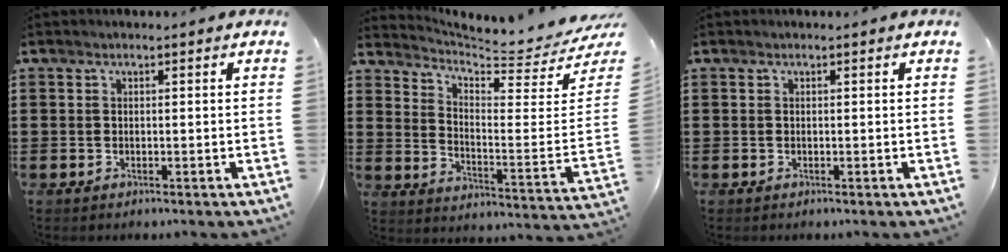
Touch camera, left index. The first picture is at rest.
{"total": 4.8, "force": [4.5, -0.4, 1.6], "torque": [-0.051, -0.057, 0.069]}
{"total": 0.0}